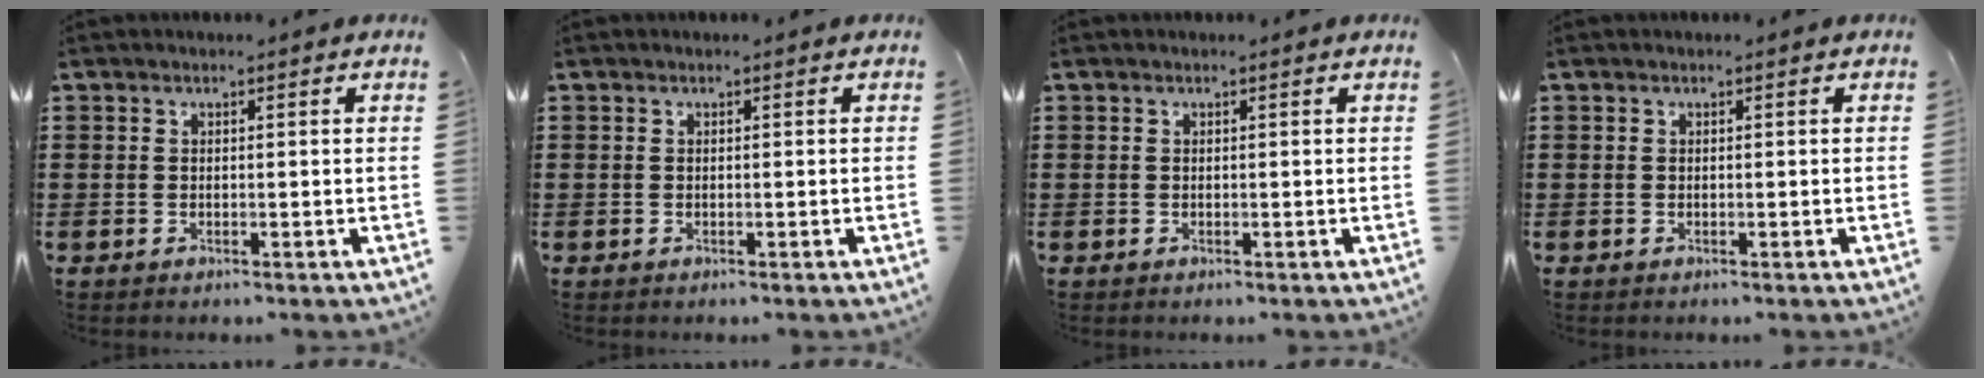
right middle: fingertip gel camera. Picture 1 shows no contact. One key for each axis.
{"total": 0.0}
{"total": 0.0}
{"total": 0.0}